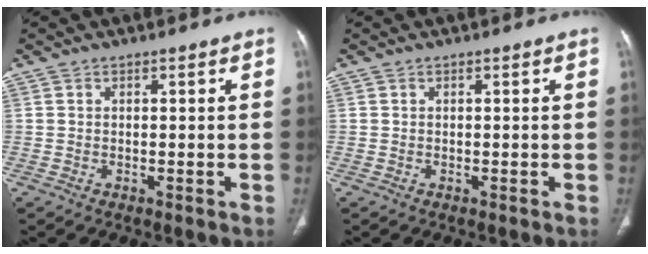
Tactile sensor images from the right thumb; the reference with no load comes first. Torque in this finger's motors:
{"motor_torque": [0.01, 0.02, -0.18, 0.16, 0.03]}